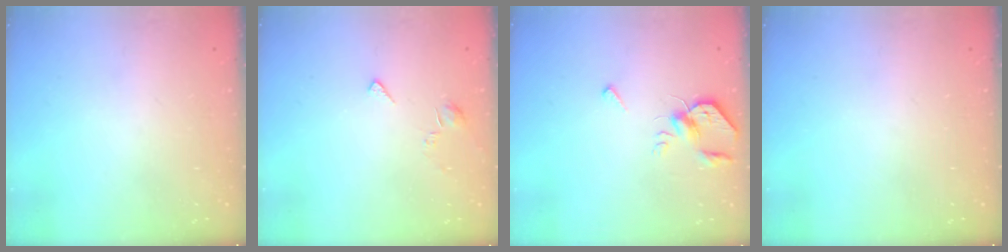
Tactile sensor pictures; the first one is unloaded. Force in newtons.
{"total": 1.9, "press": 1.9, "slide": 0.4}
{"total": 6.1, "press": 6.1, "slide": 0.5}
{"total": 0.0}